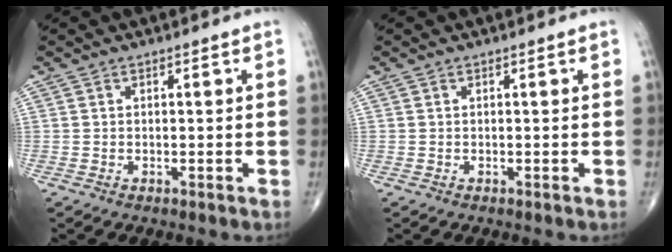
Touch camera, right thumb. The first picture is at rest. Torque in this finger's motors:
{"motor_torque": [0.00, 0.00, 0.04, 0.04, 0.00]}